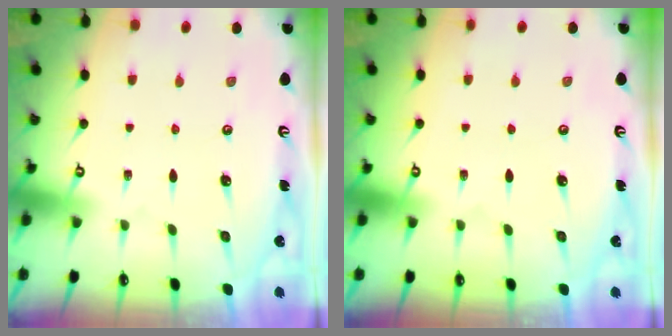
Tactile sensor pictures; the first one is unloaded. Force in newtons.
{"total": 0.0}